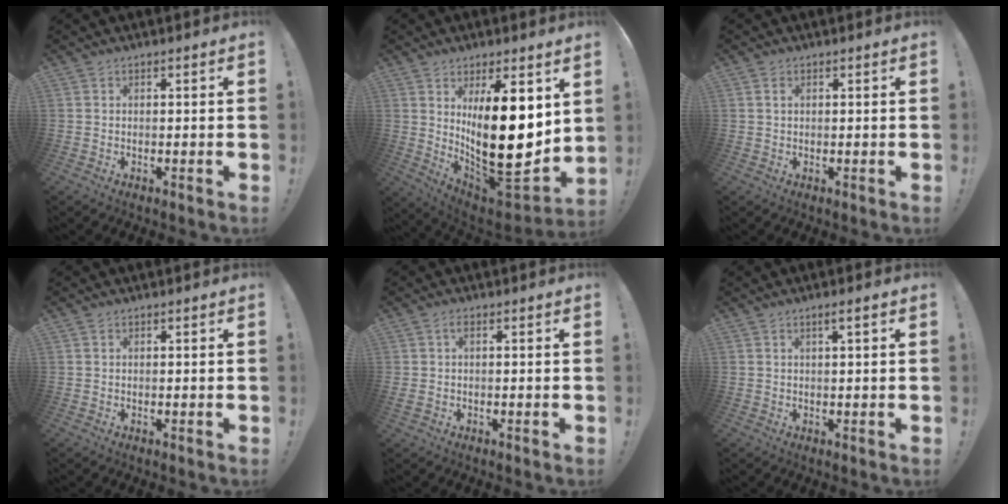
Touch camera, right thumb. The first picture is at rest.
{"total": 22.0, "force": [3.7, 8.6, 19.9], "torque": [-0.325, -0.055, 0.070]}
{"total": 1.2, "force": [0.5, 0.7, 0.9], "torque": [-0.011, 0.000, 0.007]}
{"total": 0.5, "force": [0.4, 0.3, 0.1], "torque": [-0.004, 0.002, 0.008]}
{"total": 1.6, "force": [0.2, 0.4, 1.6], "torque": [-0.026, 0.001, 0.001]}
{"total": 2.2, "force": [0.8, 0.0, 2.1], "torque": [-0.034, -0.002, 0.011]}